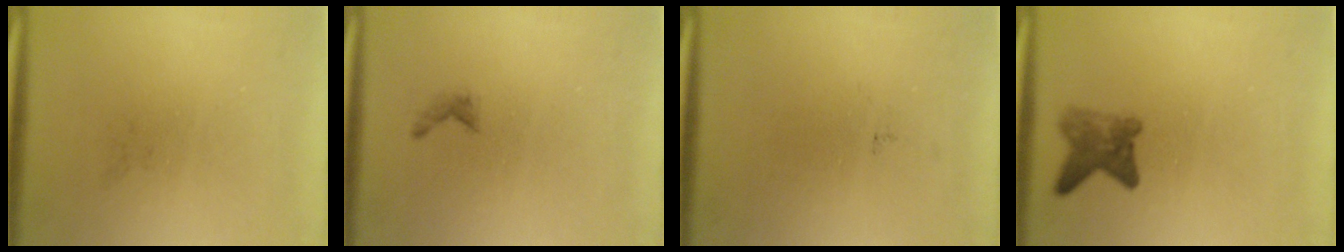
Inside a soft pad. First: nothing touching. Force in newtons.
{"total": 0.6}
{"total": 0.0}
{"total": 3.2}